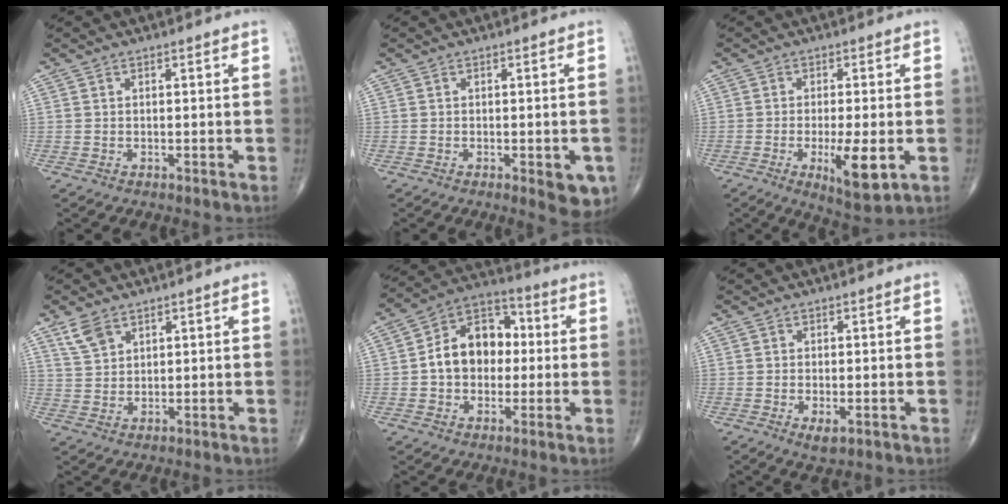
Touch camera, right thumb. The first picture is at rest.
{"total": 5.6, "force": [-2.0, 2.1, 4.8], "torque": [-0.040, -0.004, -0.021]}
{"total": 8.7, "force": [-2.4, 2.4, 8.0], "torque": [-0.128, -0.018, -0.034]}
{"total": 4.5, "force": [3.0, 2.6, 2.1], "torque": [-0.036, -0.009, 0.066]}
{"total": 13.6, "force": [0.2, 10.0, 9.2], "torque": [-0.113, 0.032, -0.006]}
{"total": 2.5, "force": [-0.8, 1.0, 2.1], "torque": [-0.035, -0.005, -0.013]}